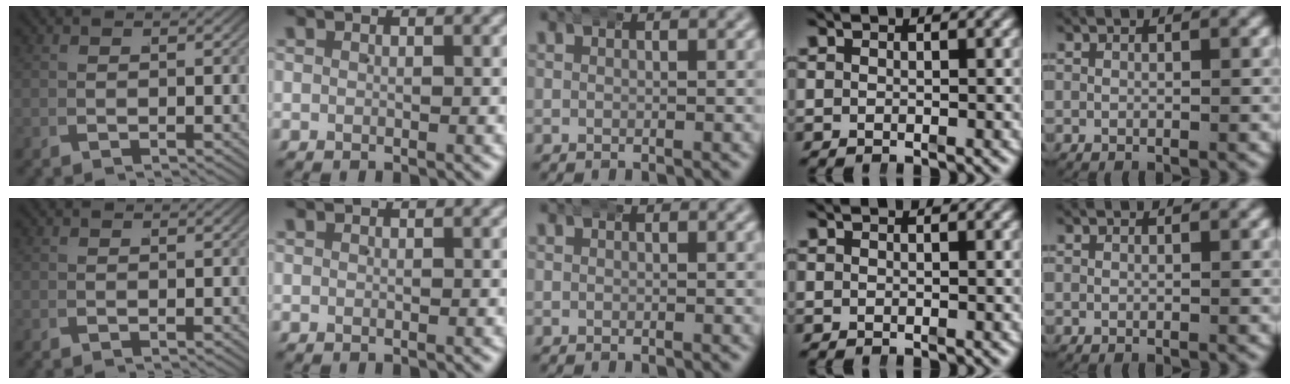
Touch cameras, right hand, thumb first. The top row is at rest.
{}